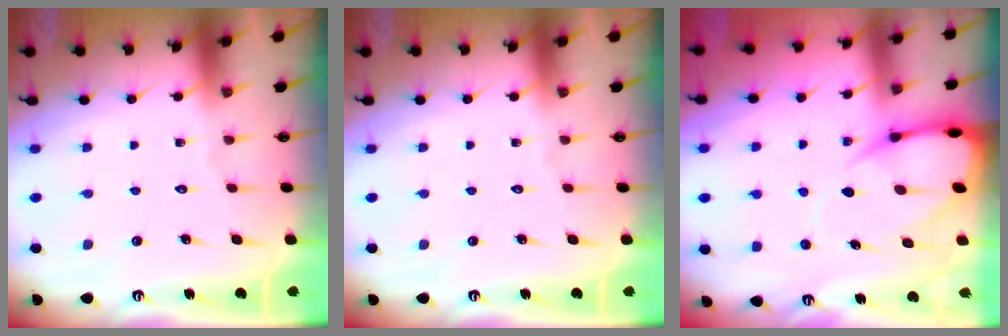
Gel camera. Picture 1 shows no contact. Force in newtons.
{"total": 0.0}
{"total": 9.5, "press": 9.4, "slide": 0.9}